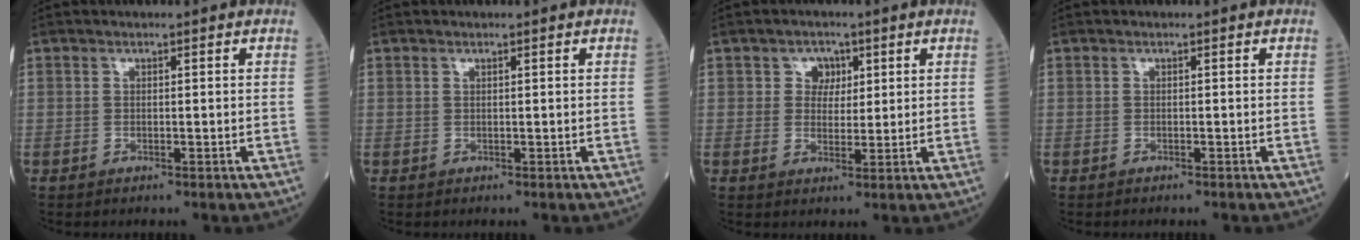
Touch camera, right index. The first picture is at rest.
{"total": 0.0}
{"total": 3.2, "force": [1.3, 2.7, 1.3], "torque": [-0.012, 0.003, 0.017]}
{"total": 0.6, "force": [-0.6, 0.1, 0.2], "torque": [-0.003, -0.001, -0.010]}